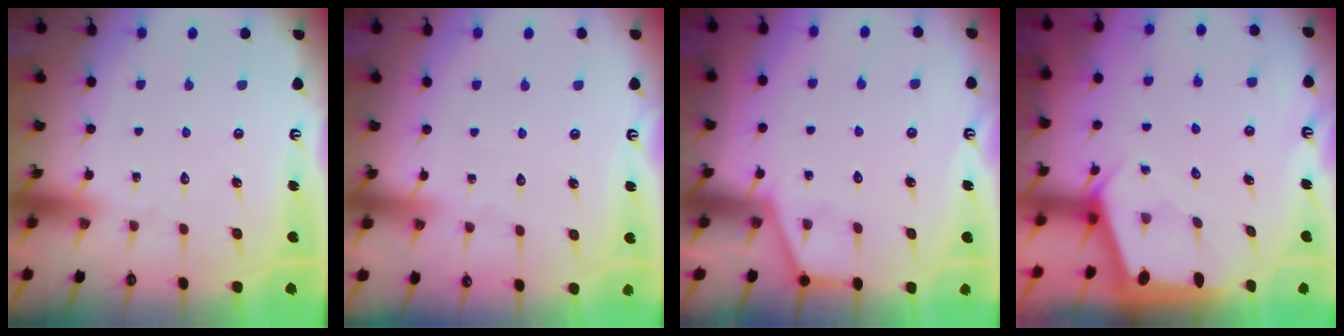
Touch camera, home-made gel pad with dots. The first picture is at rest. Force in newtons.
{"total": 1.8, "press": 1.8, "slide": 0.3}
{"total": 2.6, "press": 2.6, "slide": 0.3}
{"total": 2.0, "press": 1.9, "slide": 0.3}